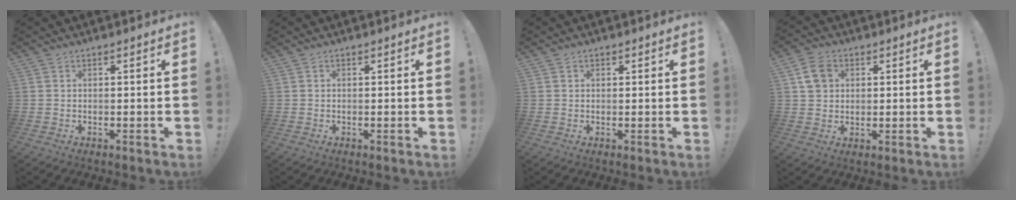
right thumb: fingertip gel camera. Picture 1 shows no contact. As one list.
[{"total": 0.0}, {"total": 0.8, "force": [0.5, 0.6, 0.2], "torque": [0.001, -0.001, 0.009]}, {"total": 7.0, "force": [2.4, 5.7, 3.3], "torque": [-0.050, 0.005, 0.050]}]